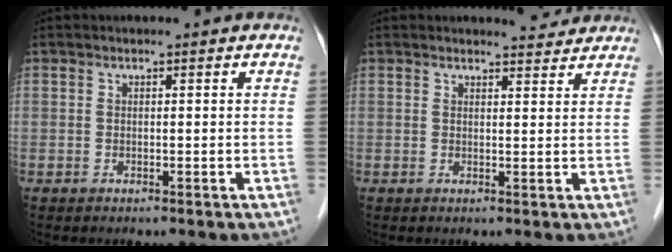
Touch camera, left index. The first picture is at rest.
{"total": 2.7, "force": [2.7, 0.4, -0.1], "torque": [-0.006, -0.006, 0.030]}